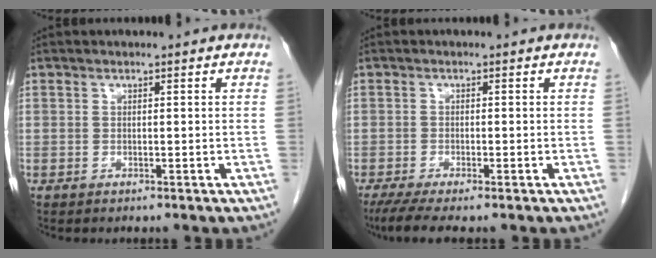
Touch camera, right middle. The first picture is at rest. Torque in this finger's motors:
{"motor_torque": [0.62, -0.46, 0.03, 0.05]}